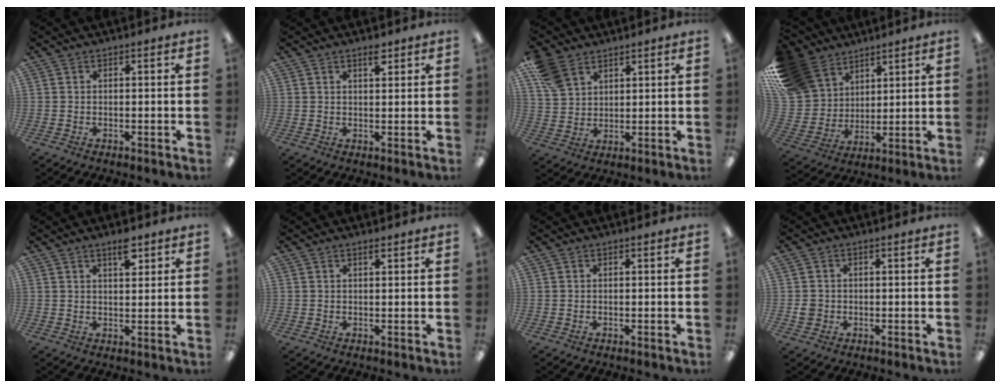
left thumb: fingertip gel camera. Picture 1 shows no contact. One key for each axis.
{"total": 2.9, "fx": 2.2, "fy": 0.9, "fz": 1.7, "tx": -0.015, "ty": -0.010, "tz": 0.034}
{"total": 8.6, "fx": 5.6, "fy": 5.4, "fz": 3.8, "tx": -0.084, "ty": -0.010, "tz": 0.110}
{"total": 15.8, "fx": 9.9, "fy": 11.3, "fz": 4.9, "tx": -0.132, "ty": -0.054, "tz": 0.198}
{"total": 5.0, "fx": 3.4, "fy": 1.8, "fz": 3.2, "tx": -0.038, "ty": -0.016, "tz": 0.054}
{"total": 1.1, "fx": 0.9, "fy": 0.2, "fz": 0.6, "tx": -0.014, "ty": -0.001, "tz": 0.016}
{"total": 0.0}
{"total": 2.7, "fx": -0.3, "fy": 2.6, "fz": 0.8, "tx": -0.007, "ty": 0.002, "tz": -0.008}